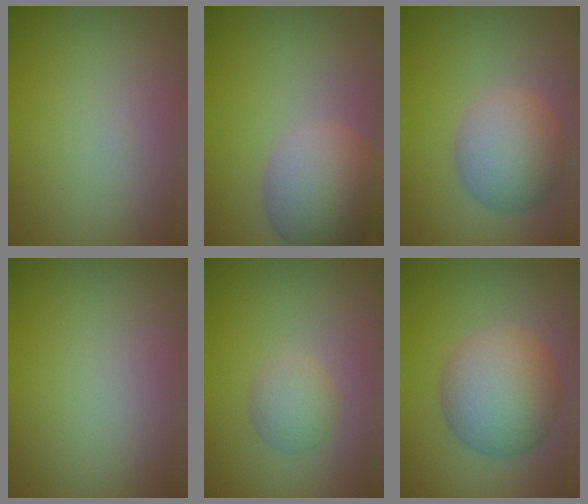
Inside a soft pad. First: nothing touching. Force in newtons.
{"total": 8.0, "press": 7.9, "slide": 0.5}
{"total": 5.8, "press": 5.8, "slide": 0.4}
{"total": 0.0}
{"total": 2.2, "press": 2.2, "slide": 0.1}
{"total": 7.3, "press": 7.3, "slide": 0.2}